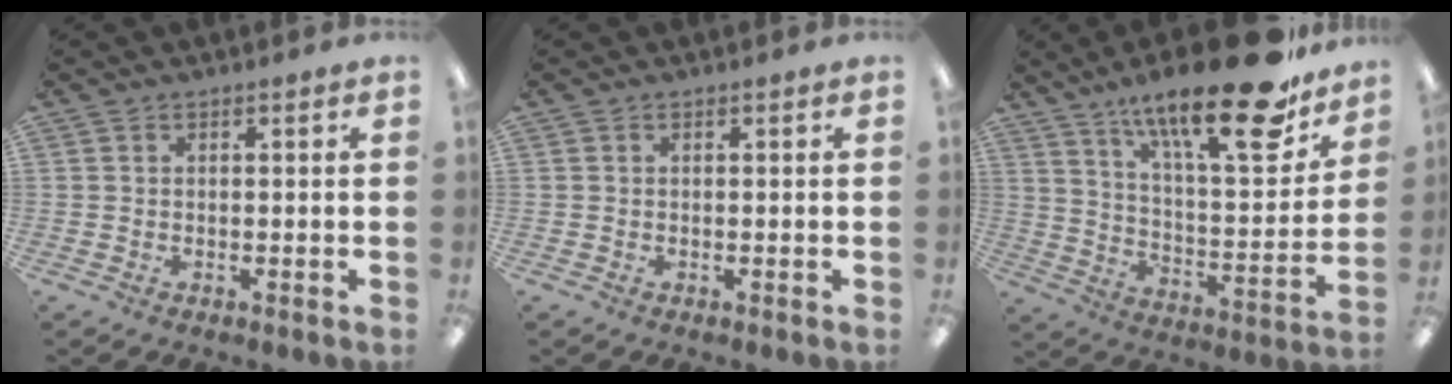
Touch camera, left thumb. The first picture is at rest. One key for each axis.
{"total": 0.0}
{"total": 24.4, "fx": 17.2, "fy": 5.8, "fz": 16.3, "tx": -0.249, "ty": -0.116, "tz": 0.274}